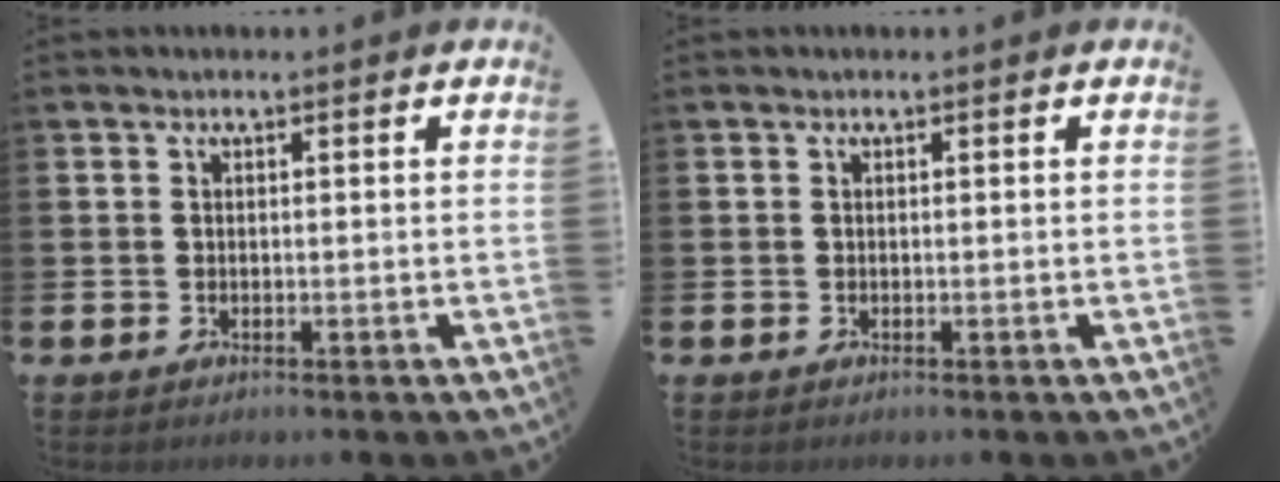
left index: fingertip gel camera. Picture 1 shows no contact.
{"total": 0.0}